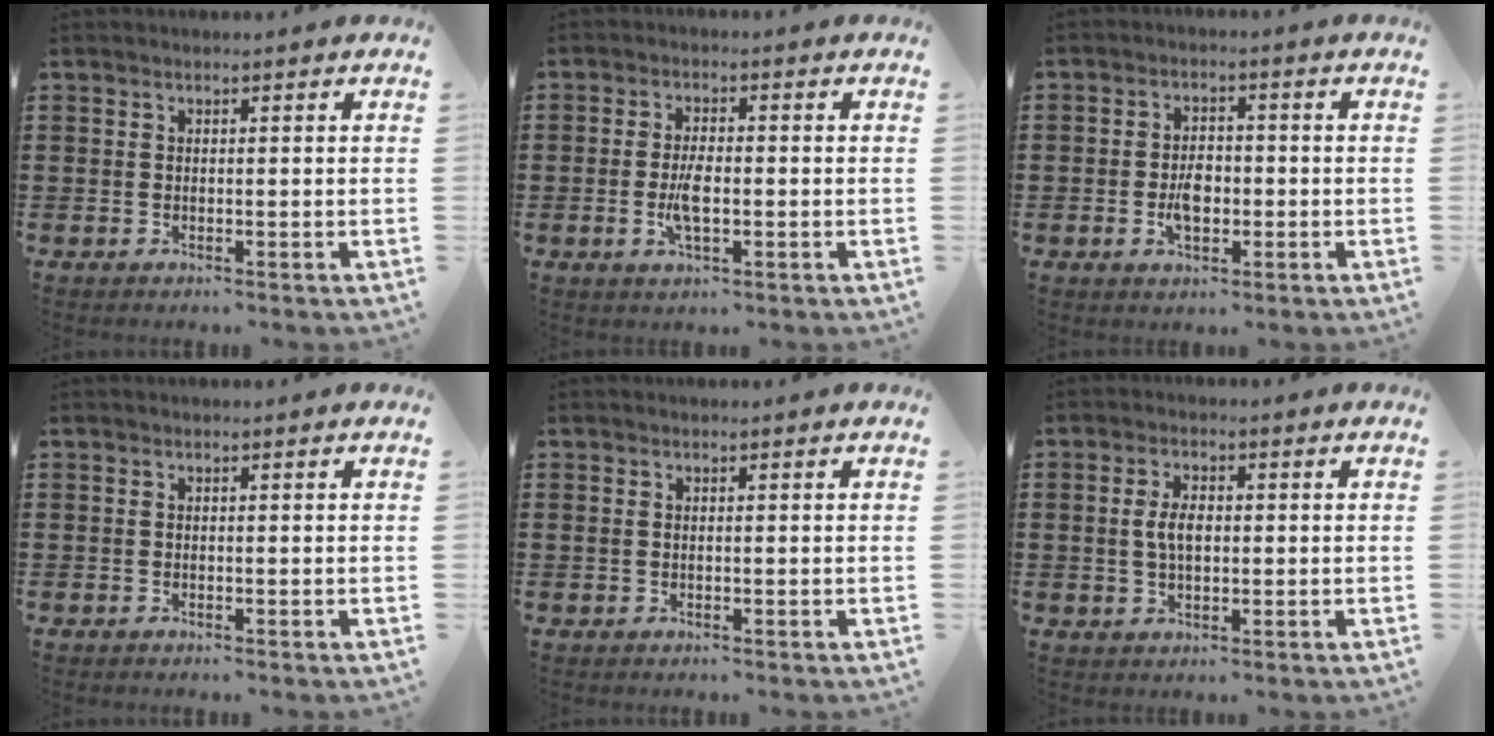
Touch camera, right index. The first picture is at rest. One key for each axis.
{"total": 4.4, "fx": -0.9, "fy": 1.7, "fz": 3.9, "tx": -0.090, "ty": -0.003, "tz": -0.021}
{"total": 4.1, "fx": -0.8, "fy": 2.5, "fz": 3.1, "tx": -0.057, "ty": 0.001, "tz": -0.018}
{"total": 0.0}
{"total": 0.0}
{"total": 4.0, "fx": 0.2, "fy": 2.1, "fz": 3.4, "tx": -0.075, "ty": 0.005, "tz": -0.001}